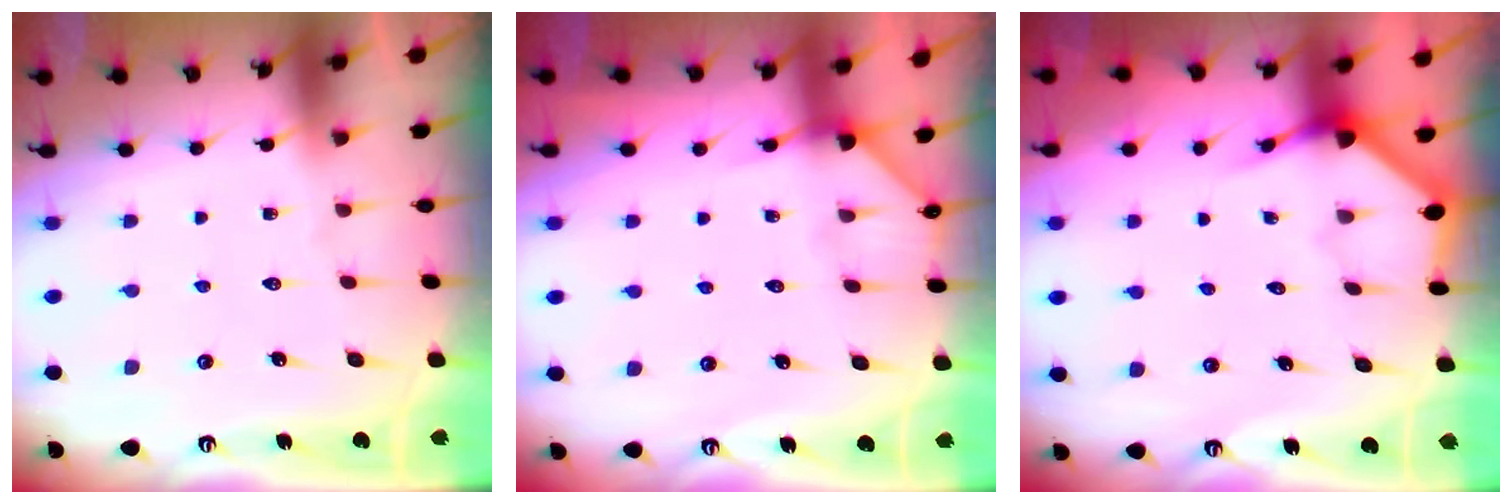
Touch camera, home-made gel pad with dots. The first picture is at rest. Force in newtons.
{"total": 4.6, "press": 4.6, "slide": 0.2}
{"total": 4.0, "press": 4.0, "slide": 0.2}